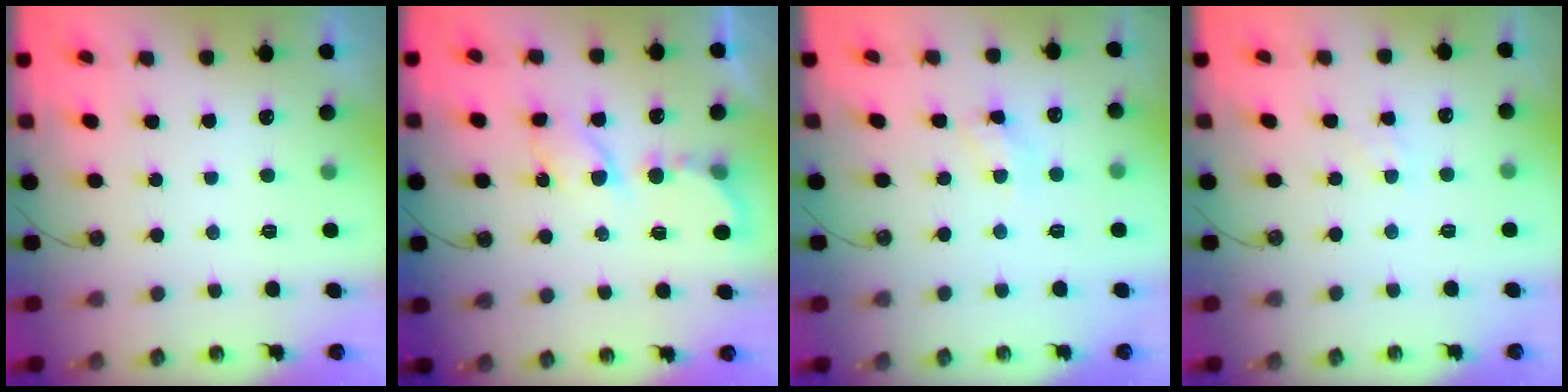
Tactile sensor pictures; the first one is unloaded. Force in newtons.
{"total": 5.8, "press": 5.8, "slide": 0.6}
{"total": 3.7, "press": 3.7, "slide": 0.5}
{"total": 2.4, "press": 2.4, "slide": 0.2}